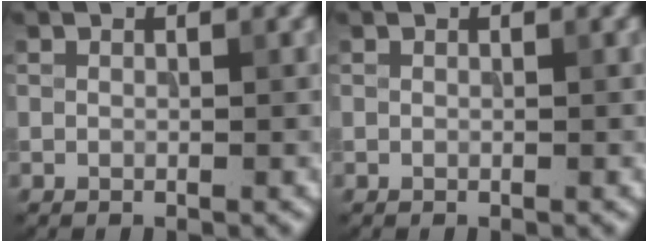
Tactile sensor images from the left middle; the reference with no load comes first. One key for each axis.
{"total": 0.0}